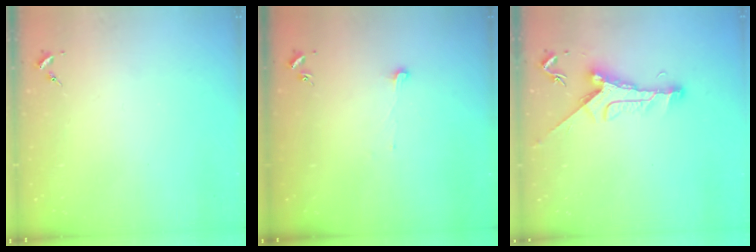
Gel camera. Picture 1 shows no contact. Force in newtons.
{"total": 3.5, "press": 3.5, "slide": 0.3}
{"total": 10.1, "press": 10.1, "slide": 0.2}